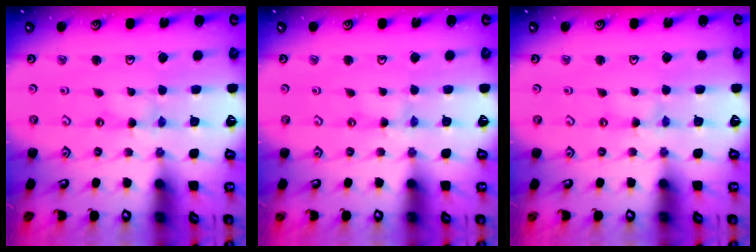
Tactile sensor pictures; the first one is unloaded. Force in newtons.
{"total": 1.2, "press": 1.1, "slide": 0.2}
{"total": 1.7, "press": 1.7, "slide": 0.4}